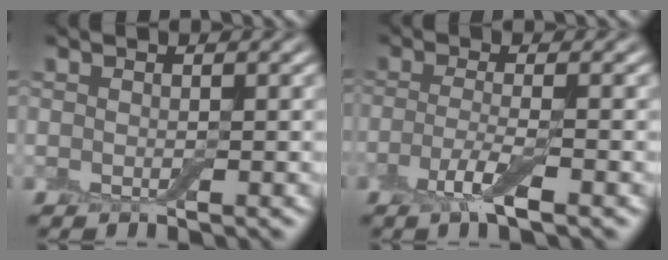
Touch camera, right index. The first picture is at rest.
{"total": 3.1, "force": [-1.5, 0.6, 2.7], "torque": [-0.057, -0.003, -0.035]}